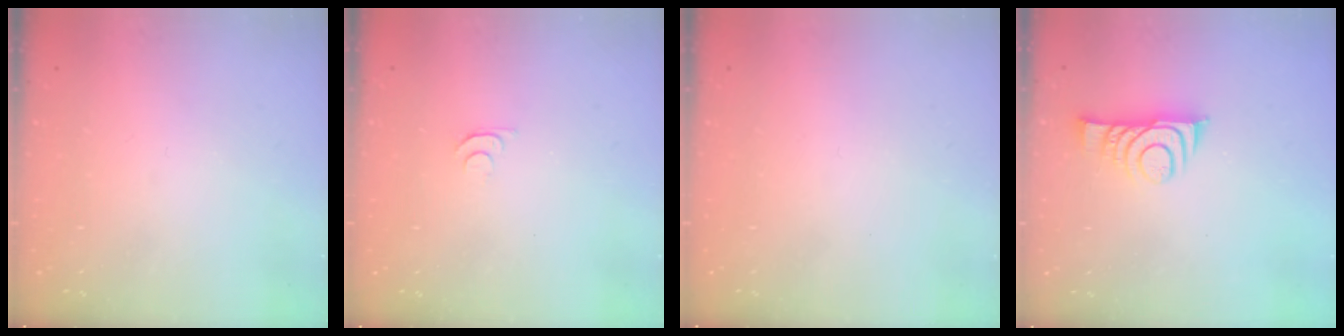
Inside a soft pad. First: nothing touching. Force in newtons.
{"total": 4.4, "press": 4.3, "slide": 0.6}
{"total": 1.7, "press": 1.7, "slide": 0.1}
{"total": 9.0, "press": 9.0, "slide": 0.7}